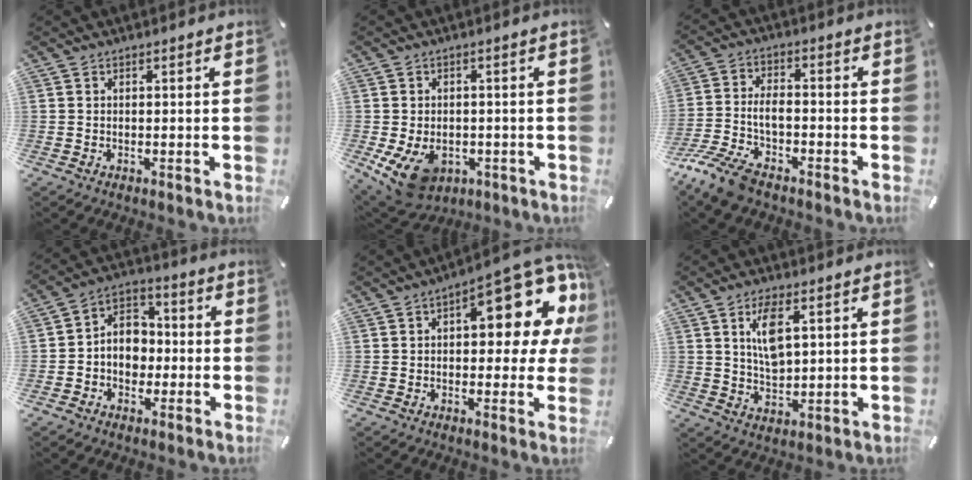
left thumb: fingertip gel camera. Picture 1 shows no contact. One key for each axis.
{"total": 9.6, "fx": -3.5, "fy": 7.0, "fz": 5.6, "tx": -0.106, "ty": 0.013, "tz": -0.059}
{"total": 9.0, "fx": -5.3, "fy": 4.4, "fz": 5.8, "tx": -0.141, "ty": 0.007, "tz": -0.105}
{"total": 7.4, "fx": -1.6, "fy": 6.6, "fz": 2.7, "tx": -0.049, "ty": 0.017, "tz": -0.029}
{"total": 16.0, "fx": 6.8, "fy": 6.8, "fz": 12.8, "tx": -0.154, "ty": -0.055, "tz": 0.107}
{"total": 7.7, "fx": 3.0, "fy": 3.3, "fz": 6.2, "tx": -0.123, "ty": -0.005, "tz": 0.049}